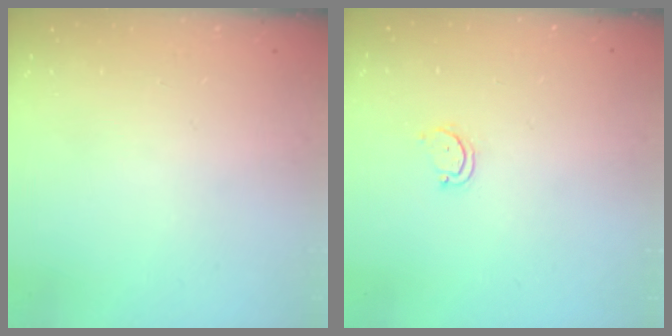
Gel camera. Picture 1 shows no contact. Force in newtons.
{"total": 2.7, "press": 2.7, "slide": 0.3}